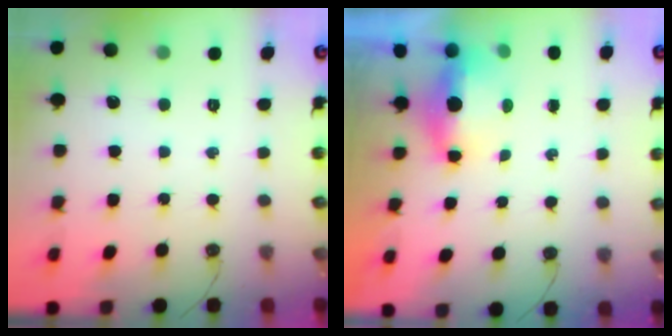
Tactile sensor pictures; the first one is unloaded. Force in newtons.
{"total": 7.1, "press": 5.6, "slide": 4.5}